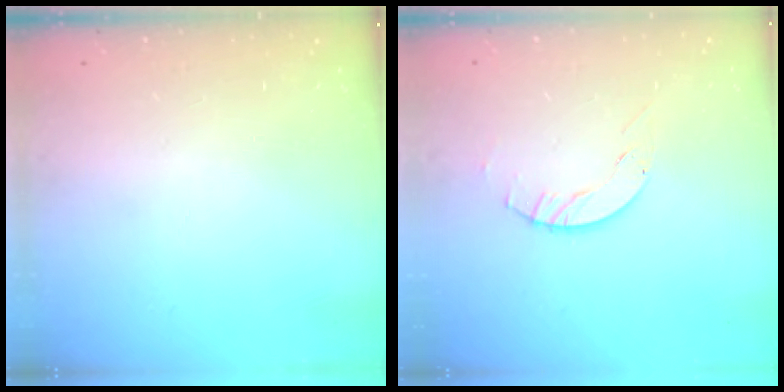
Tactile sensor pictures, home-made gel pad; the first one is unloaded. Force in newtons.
{"total": 4.5, "press": 4.5, "slide": 0.5}